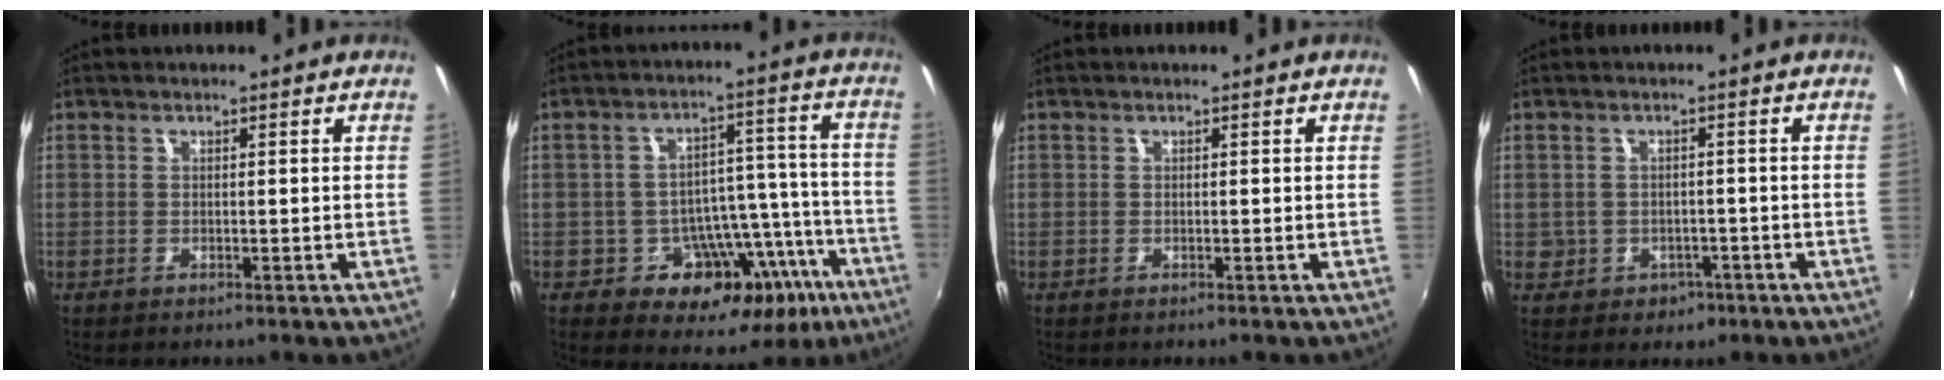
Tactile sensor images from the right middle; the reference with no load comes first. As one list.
[{"total": 14.8, "force": [-7.1, 10.5, 7.6], "torque": [-0.111, 0.033, -0.067]}, {"total": 0.0}, {"total": 4.2, "force": [-1.3, 3.9, 1.0], "torque": [-0.032, 0.004, -0.008]}]